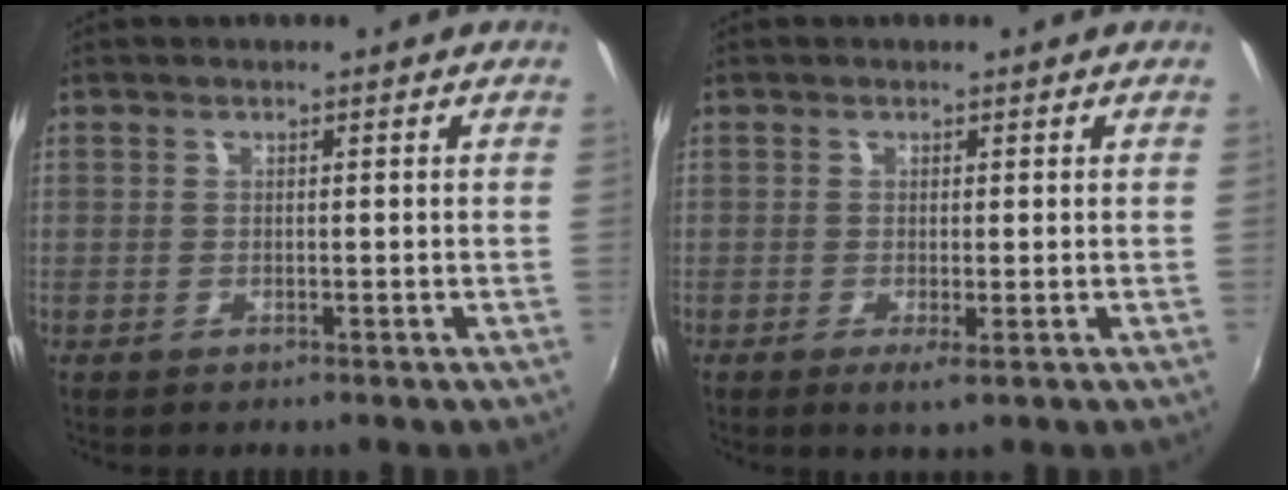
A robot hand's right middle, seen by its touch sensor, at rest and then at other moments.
{"total": 1.6, "force": [-0.4, -0.1, 1.6], "torque": [-0.033, -0.007, -0.006]}